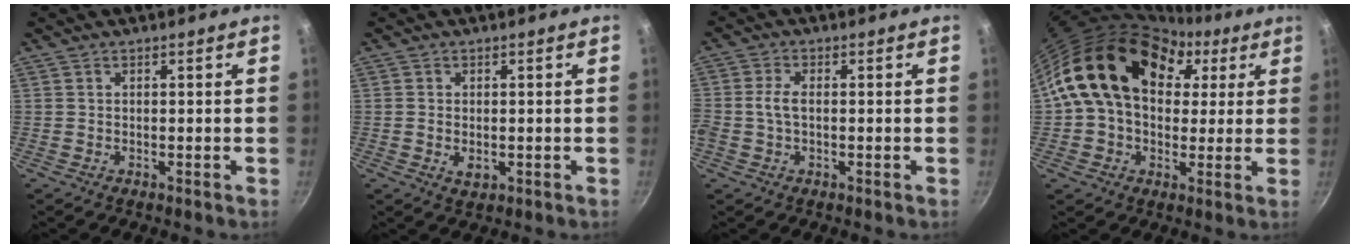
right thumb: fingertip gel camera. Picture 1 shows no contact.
{"total": 2.7, "force": [-0.4, 1.8, 1.9], "torque": [-0.034, -0.005, -0.004]}
{"total": 3.8, "force": [-0.4, 2.2, 3.0], "torque": [-0.062, 0.011, -0.013]}
{"total": 21.7, "force": [6.1, 15.6, 13.8], "torque": [-0.215, 0.031, 0.092]}